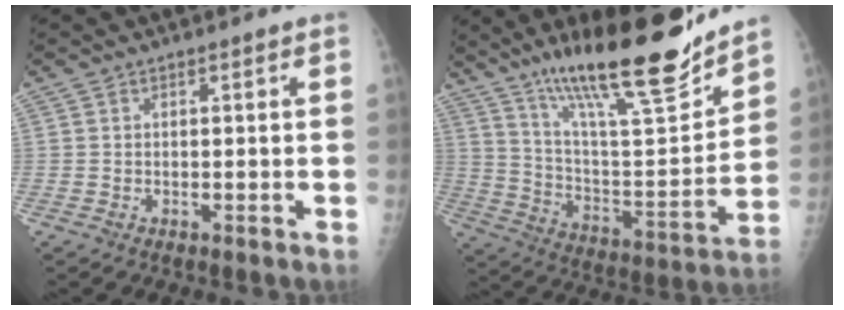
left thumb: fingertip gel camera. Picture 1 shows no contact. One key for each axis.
{"total": 24.9, "fx": 18.2, "fy": 5.0, "fz": 16.3, "tx": -0.241, "ty": -0.084, "tz": 0.307}